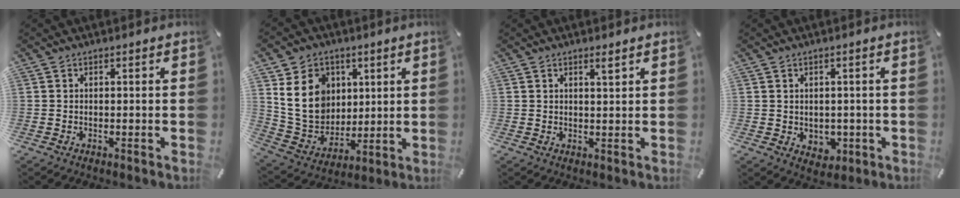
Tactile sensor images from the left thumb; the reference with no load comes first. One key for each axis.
{"total": 15.2, "fx": 4.0, "fy": 12.9, "fz": 7.0, "tx": -0.150, "ty": -0.006, "tz": 0.081}
{"total": 1.9, "fx": 1.5, "fy": 0.3, "fz": 1.2, "tx": -0.025, "ty": -0.001, "tz": 0.026}
{"total": 3.2, "fx": 0.6, "fy": 3.1, "fz": 0.6, "tx": 0.001, "ty": -0.001, "tz": 0.010}